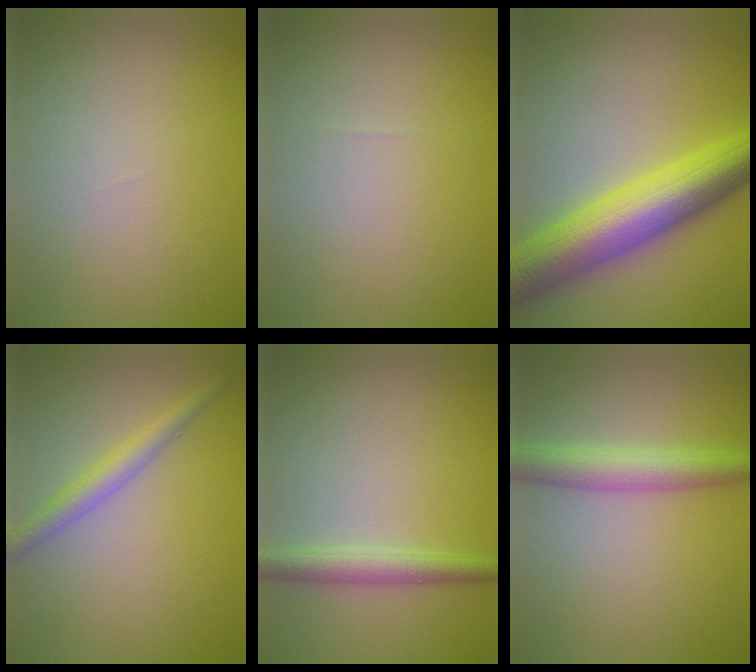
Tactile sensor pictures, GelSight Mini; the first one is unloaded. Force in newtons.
{"total": 0.0}
{"total": 10.1, "press": 10.1, "slide": 0.1}
{"total": 2.6, "press": 2.6, "slide": 0.0}
{"total": 2.7, "press": 2.7, "slide": 0.0}
{"total": 3.9, "press": 3.9, "slide": 0.0}